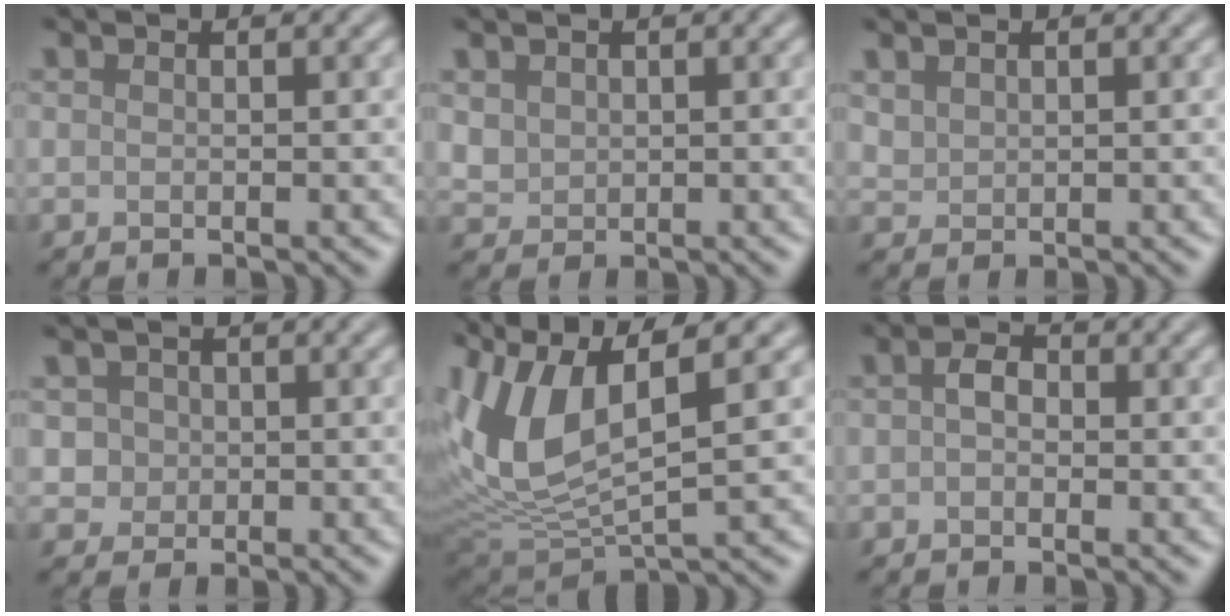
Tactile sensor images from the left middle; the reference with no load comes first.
{"total": 1.5, "force": [0.6, 1.3, 0.5], "torque": [-0.013, -0.006, 0.019]}
{"total": 1.2, "force": [0.8, 0.8, 0.3], "torque": [-0.011, -0.001, 0.023]}
{"total": 3.0, "force": [0.9, 2.7, 1.1], "torque": [-0.013, 0.008, 0.014]}
{"total": 9.9, "force": [2.3, 4.2, 8.6], "torque": [-0.198, -0.001, 0.046]}
{"total": 1.9, "force": [-0.1, 1.4, 1.3], "torque": [-0.023, 0.002, -0.010]}